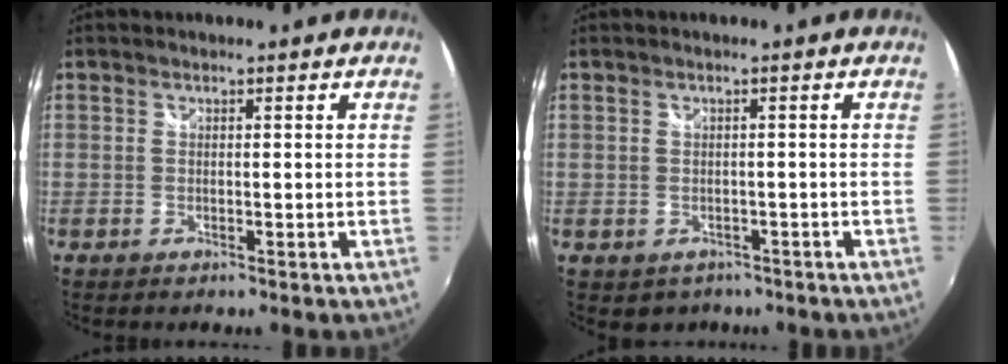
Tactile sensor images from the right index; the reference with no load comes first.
{"total": 2.9, "force": [-1.4, 2.5, 0.6], "torque": [-0.017, -0.002, -0.014]}